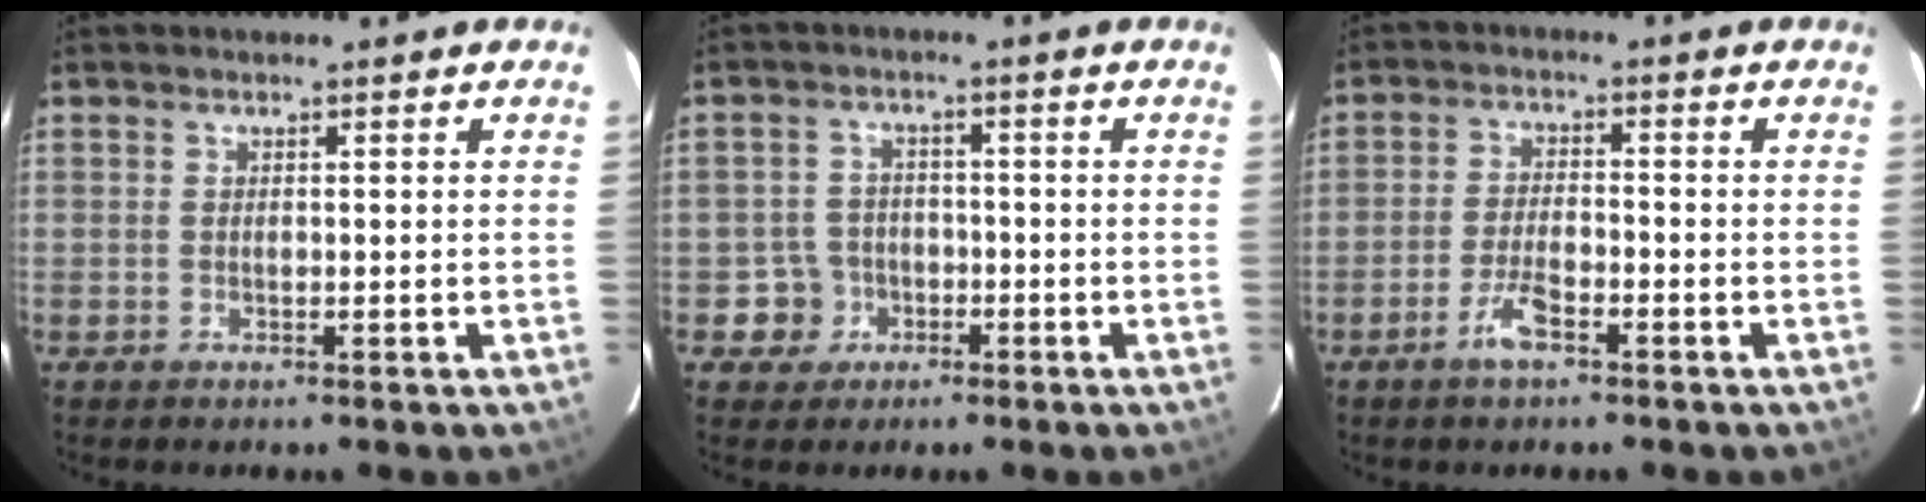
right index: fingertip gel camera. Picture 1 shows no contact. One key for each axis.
{"total": 4.9, "fx": -1.9, "fy": 4.5, "fz": -0.1, "tx": -0.001, "ty": 0.023, "tz": -0.030}
{"total": 5.0, "fx": -3.1, "fy": 1.4, "fz": 3.6, "tx": -0.083, "ty": 0.000, "tz": -0.059}